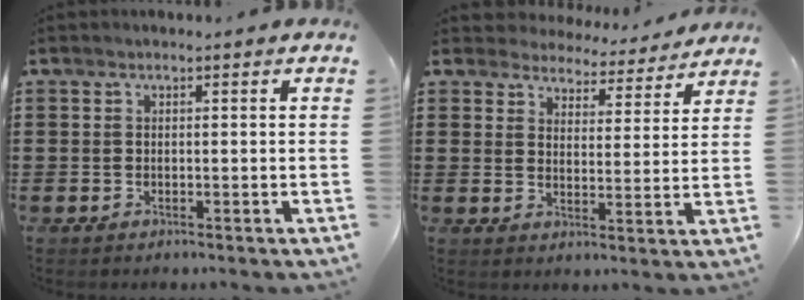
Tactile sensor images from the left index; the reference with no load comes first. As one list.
[{"total": 4.6, "force": [4.6, 0.5, -0.1], "torque": [-0.016, -0.036, 0.079]}]